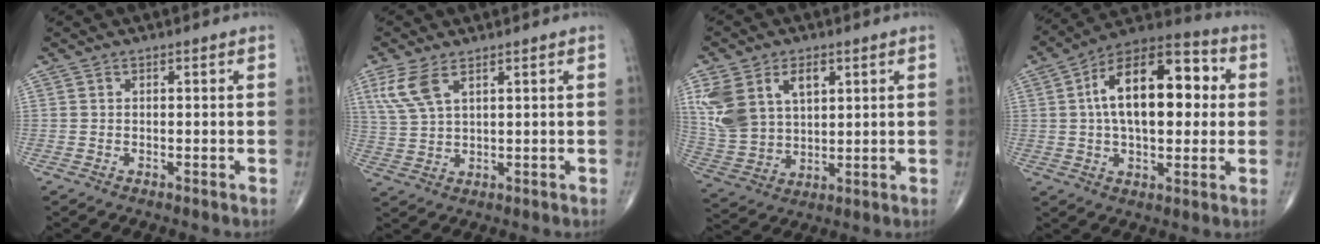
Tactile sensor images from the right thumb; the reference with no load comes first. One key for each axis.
{"total": 6.4, "fx": 3.4, "fy": 2.6, "fz": 4.8, "tx": -0.115, "ty": -0.004, "tz": 0.078}
{"total": 14.5, "fx": 5.3, "fy": 9.4, "fz": 9.7, "tx": -0.189, "ty": -0.005, "tz": 0.117}
{"total": 20.1, "fx": 3.0, "fy": 10.4, "fz": 17.0, "tx": -0.249, "ty": 0.027, "tz": 0.039}